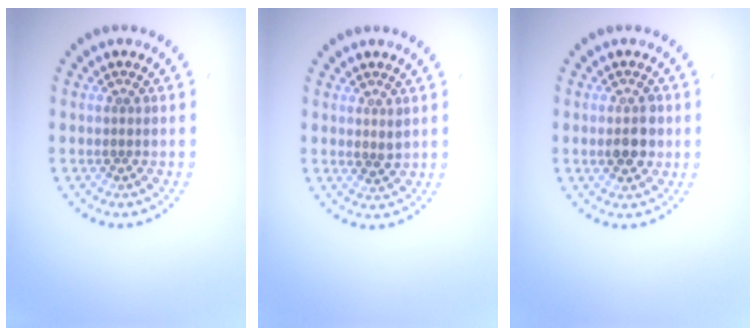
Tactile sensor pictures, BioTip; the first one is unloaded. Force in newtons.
{"total": 1.1, "press": 1.0, "slide": 0.4}
{"total": 2.7, "press": 2.7, "slide": 0.2}